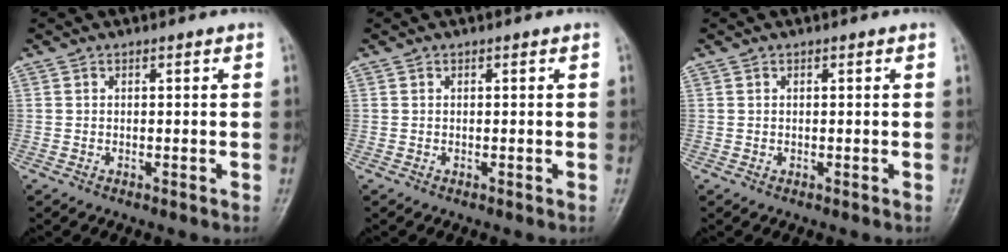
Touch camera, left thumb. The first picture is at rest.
{"total": 0.0}
{"total": 0.0}